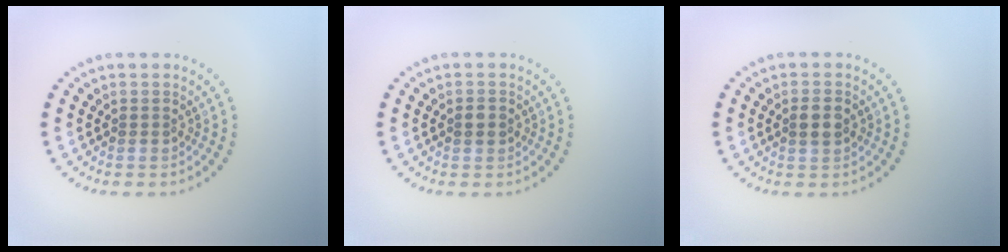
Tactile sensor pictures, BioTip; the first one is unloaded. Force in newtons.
{"total": 1.5, "press": 1.5, "slide": 0.1}
{"total": 1.9, "press": 1.8, "slide": 0.4}